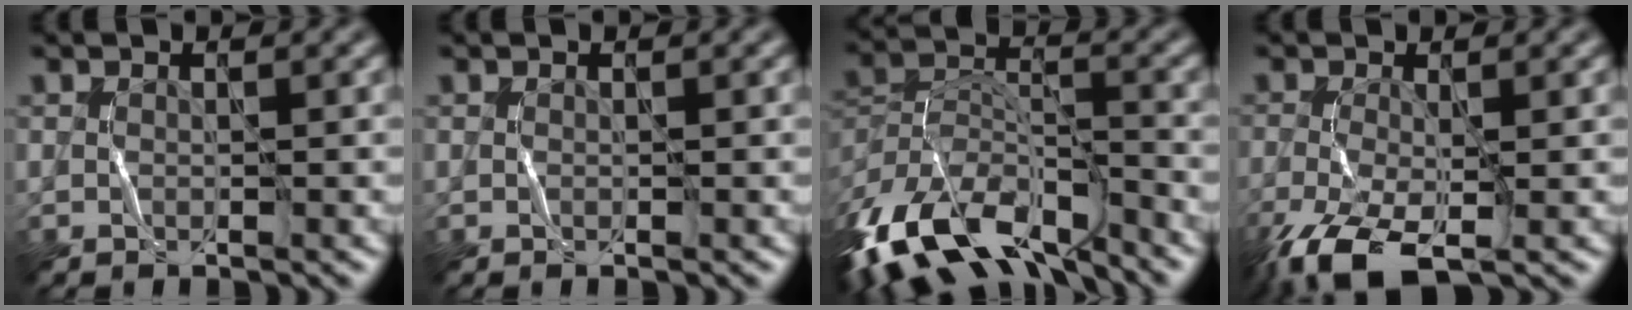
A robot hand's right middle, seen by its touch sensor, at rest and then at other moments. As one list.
[{"total": 0.0}, {"total": 11.8, "force": [-9.0, 4.9, 5.9], "torque": [-0.140, -0.002, -0.159]}, {"total": 7.0, "force": [-4.1, 2.5, 5.1], "torque": [-0.135, -0.022, -0.075]}]